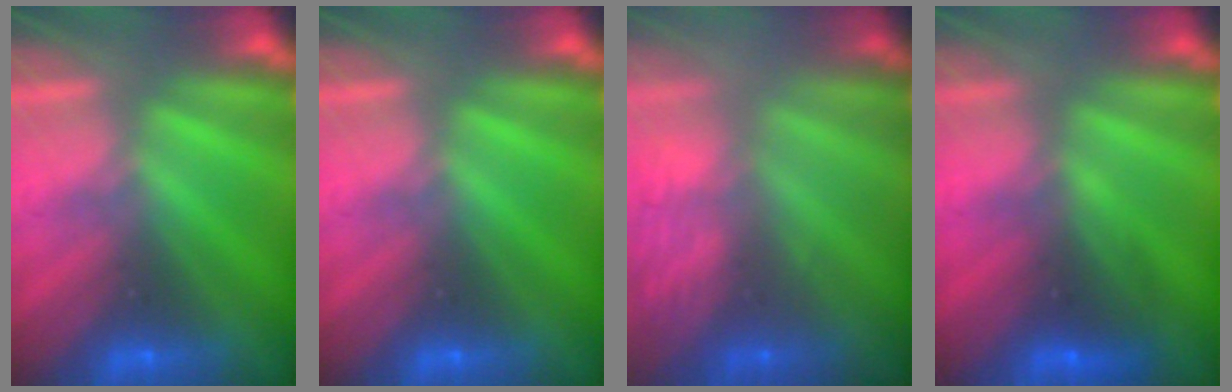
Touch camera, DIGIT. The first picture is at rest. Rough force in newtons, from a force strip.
{"total": 0.0}
{"total": 3.0}
{"total": 2.7}